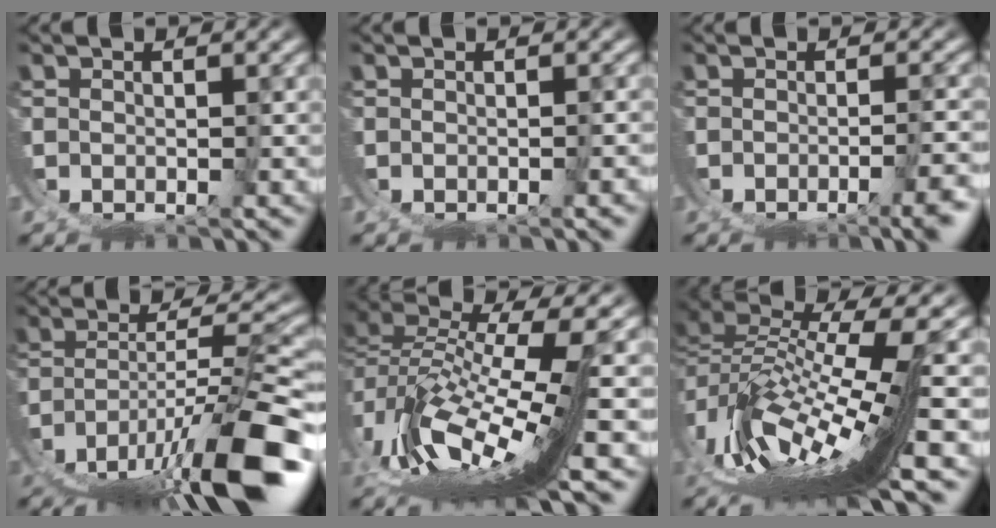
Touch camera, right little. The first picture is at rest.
{"total": 0.6, "force": [-0.4, -0.2, 0.5], "torque": [-0.007, 0.000, -0.003]}
{"total": 3.6, "force": [-2.2, 0.6, 2.7], "torque": [-0.044, -0.014, -0.022]}
{"total": 9.0, "force": [-4.0, 2.5, 7.7], "torque": [-0.128, -0.016, -0.036]}
{"total": 8.6, "force": [-0.7, 2.6, 8.1], "torque": [-0.149, -0.009, -0.002]}
{"total": 12.1, "force": [-1.4, 4.4, 11.2], "torque": [-0.193, -0.012, -0.012]}